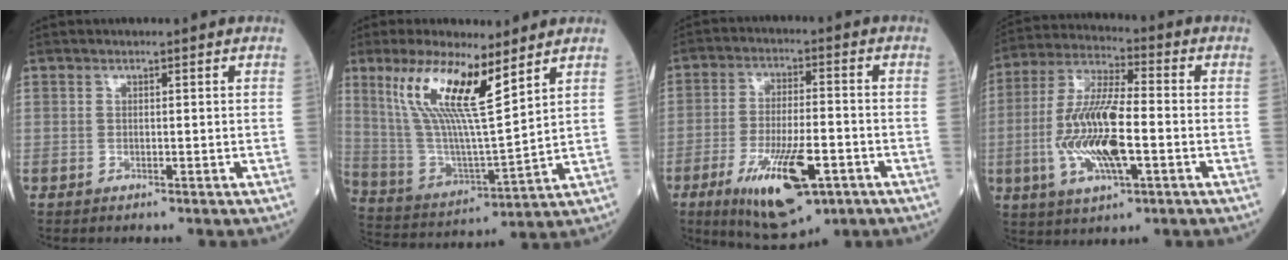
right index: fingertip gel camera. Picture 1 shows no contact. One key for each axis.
{"total": 14.6, "fx": 8.1, "fy": 2.0, "fz": 12.0, "tx": -0.252, "ty": 0.003, "tz": 0.157}
{"total": 14.0, "fx": -6.3, "fy": 4.1, "fz": 11.9, "tx": -0.217, "ty": -0.019, "tz": -0.094}
{"total": 14.0, "fx": -2.9, "fy": 3.5, "fz": 13.3, "tx": -0.275, "ty": -0.001, "tz": -0.051}